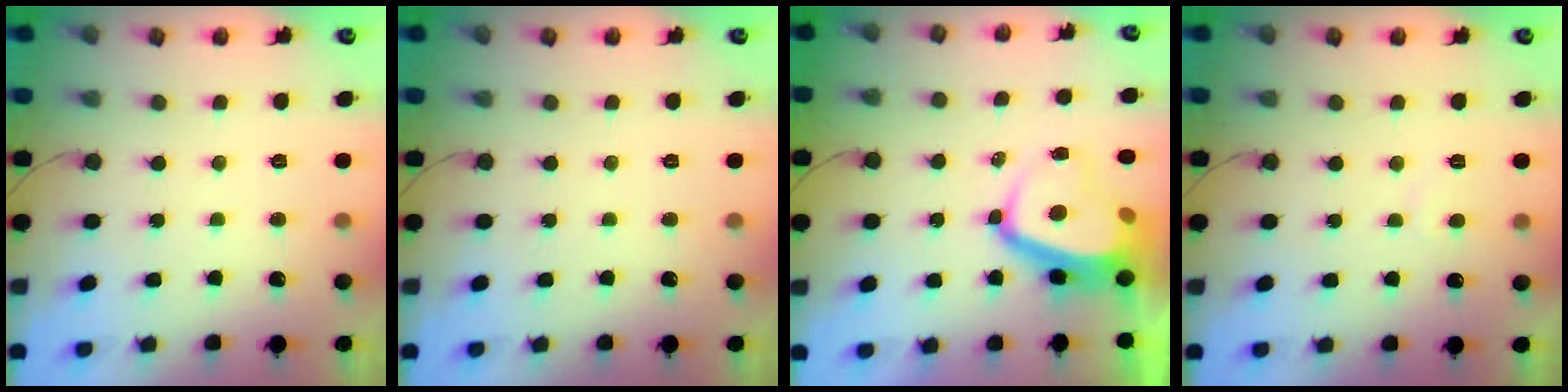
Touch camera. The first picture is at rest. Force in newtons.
{"total": 0.0}
{"total": 8.1, "press": 8.0, "slide": 1.0}
{"total": 1.3, "press": 1.2, "slide": 0.5}